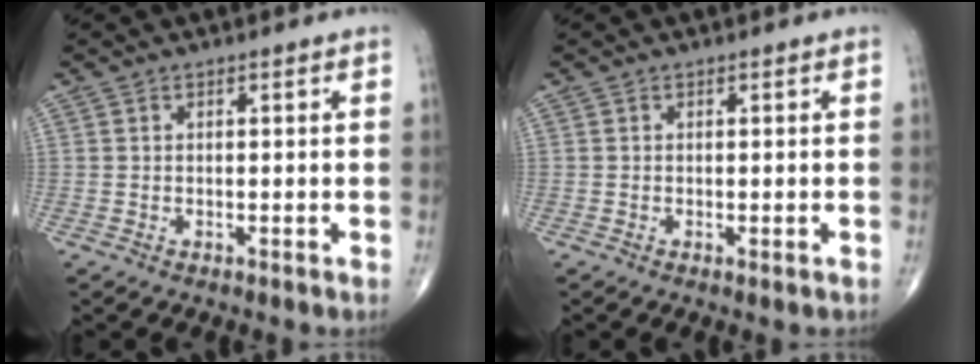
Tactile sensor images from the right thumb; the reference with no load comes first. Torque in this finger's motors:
{"motor_torque": [-0.12, 0.12, 0.05, 0.02, -0.05]}